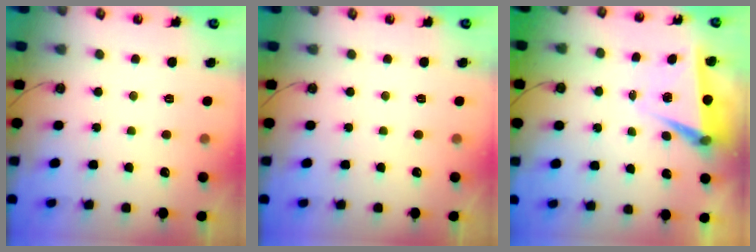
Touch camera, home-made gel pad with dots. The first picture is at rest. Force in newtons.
{"total": 0.0}
{"total": 7.4, "press": 5.8, "slide": 4.6}